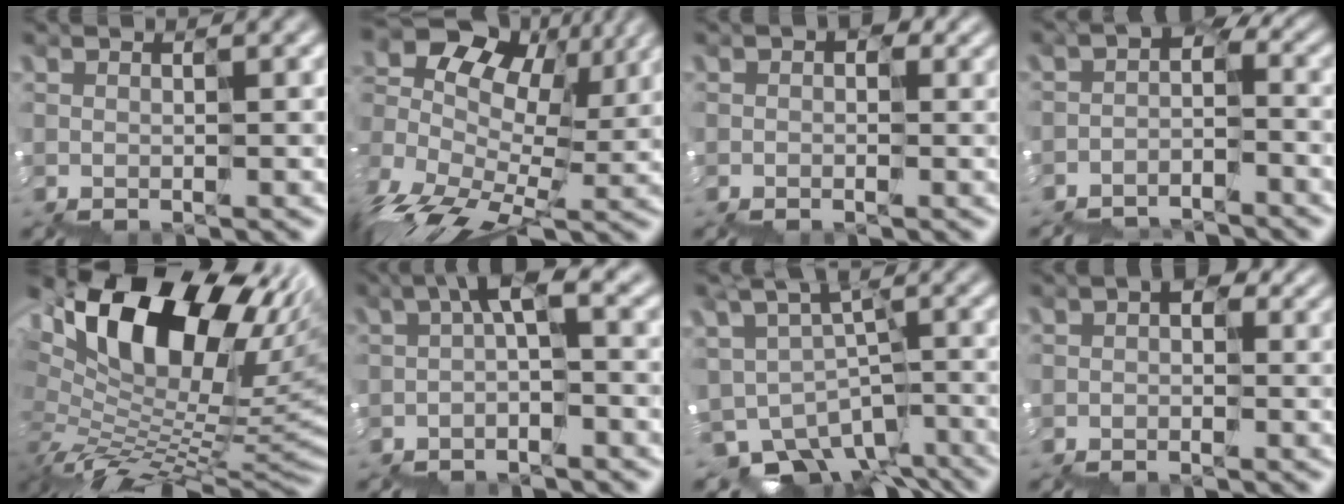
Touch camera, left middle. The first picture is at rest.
{"total": 12.0, "force": [0.9, 7.7, 9.1], "torque": [-0.193, 0.023, 0.028]}
{"total": 2.6, "force": [0.6, 1.8, 1.7], "torque": [-0.024, 0.011, 0.004]}
{"total": 4.2, "force": [-3.7, 1.5, 1.2], "torque": [-0.039, -0.008, -0.060]}
{"total": 13.5, "force": [4.9, 7.4, 10.1], "torque": [-0.178, 0.026, 0.088]}
{"total": 2.9, "force": [0.0, 0.6, 2.8], "torque": [-0.055, 0.014, -0.006]}
{"total": 5.6, "force": [-2.8, 4.3, 2.2], "torque": [-0.049, -0.013, -0.032]}
{"total": 2.6, "force": [0.4, 1.8, 1.8], "torque": [-0.026, 0.012, -0.001]}